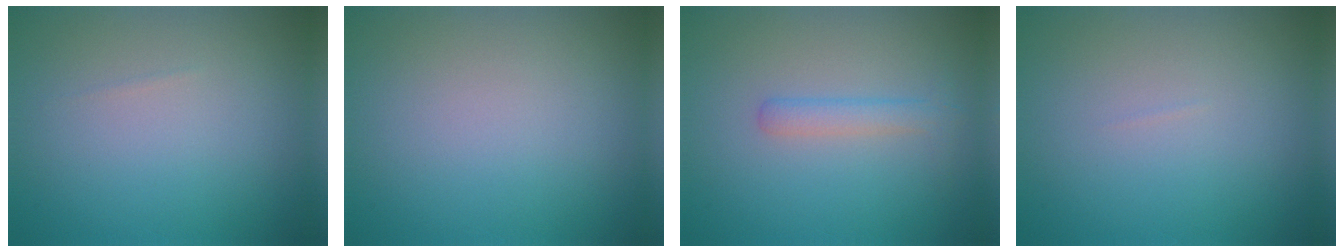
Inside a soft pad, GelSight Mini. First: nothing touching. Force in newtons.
{"total": 0.0}
{"total": 1.8, "press": 1.8, "slide": 0.1}
{"total": 0.0}